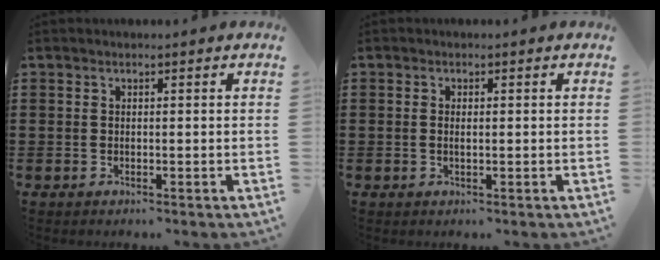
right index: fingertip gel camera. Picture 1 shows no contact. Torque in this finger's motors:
{"motor_torque": [-0.40, 1.73, -0.01, 0.00]}